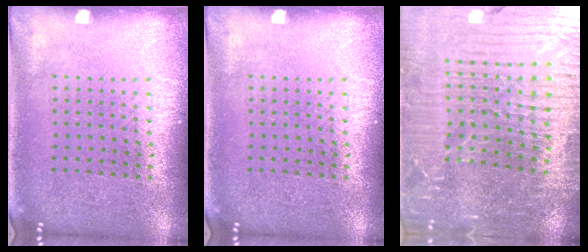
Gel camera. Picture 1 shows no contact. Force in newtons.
{"total": 0.0}
{"total": 5.3, "press": 4.8, "slide": 2.0}